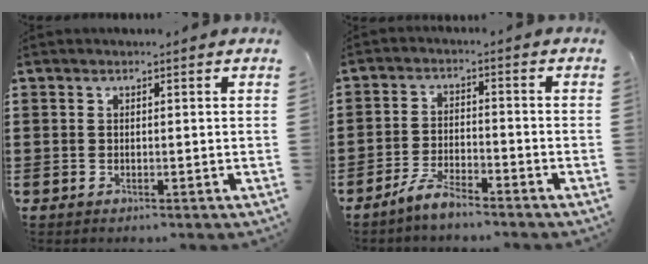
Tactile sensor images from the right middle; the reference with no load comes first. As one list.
[{"total": 4.3, "force": [-3.8, 0.7, 1.9], "torque": [-0.046, 0.003, -0.078]}]